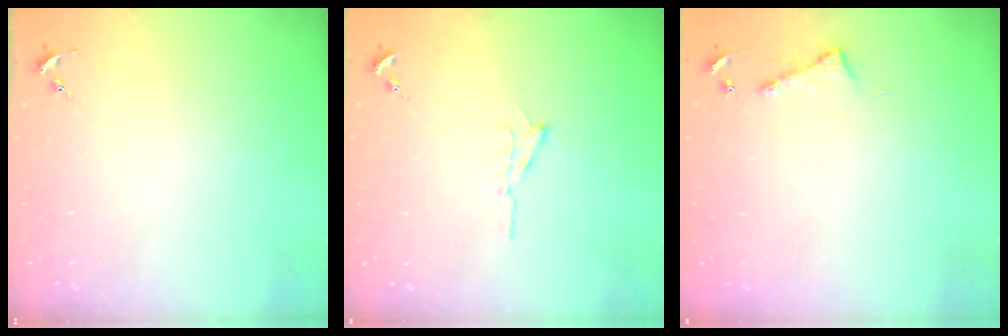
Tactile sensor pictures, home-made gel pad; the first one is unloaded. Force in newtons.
{"total": 6.1, "press": 6.1, "slide": 0.7}
{"total": 4.9, "press": 4.8, "slide": 0.5}